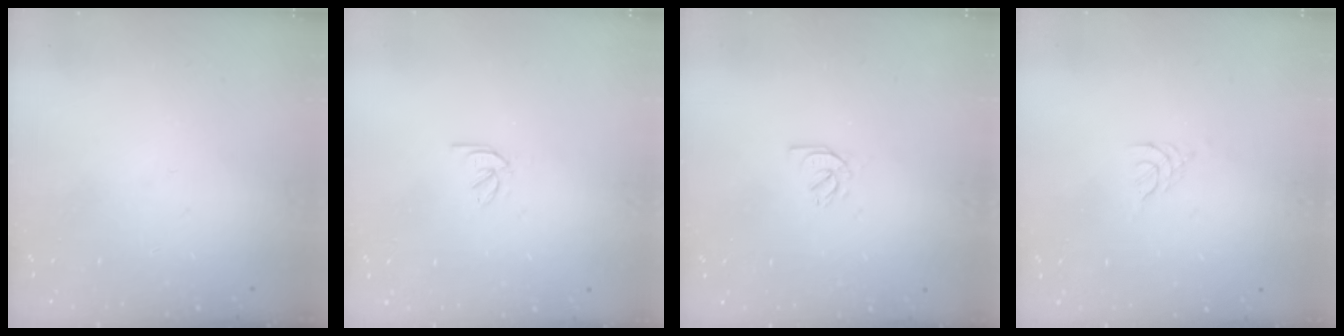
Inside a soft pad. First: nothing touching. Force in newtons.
{"total": 2.3, "press": 2.2, "slide": 0.5}
{"total": 2.6, "press": 2.6, "slide": 0.4}
{"total": 1.2, "press": 1.2, "slide": 0.3}